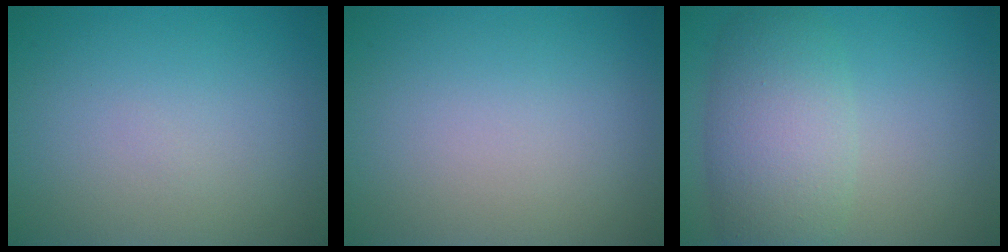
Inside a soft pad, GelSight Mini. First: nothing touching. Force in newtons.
{"total": 0.0}
{"total": 4.5, "press": 4.4, "slide": 0.6}